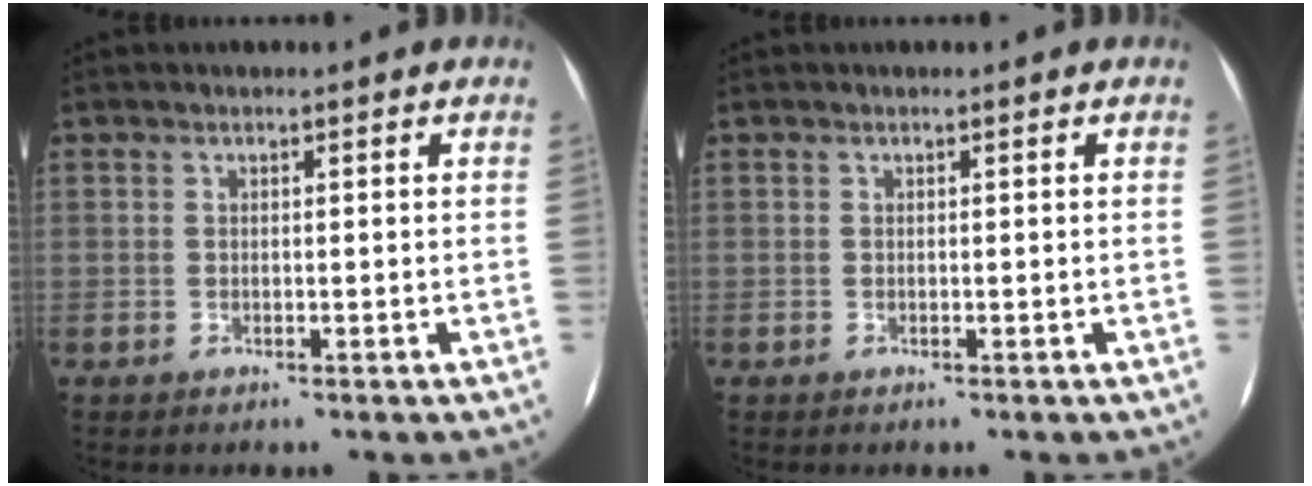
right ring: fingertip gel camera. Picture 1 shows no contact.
{"total": 0.0}